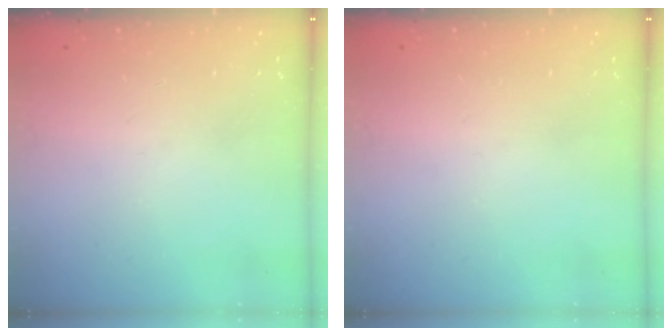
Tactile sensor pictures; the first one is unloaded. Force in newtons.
{"total": 0.0}